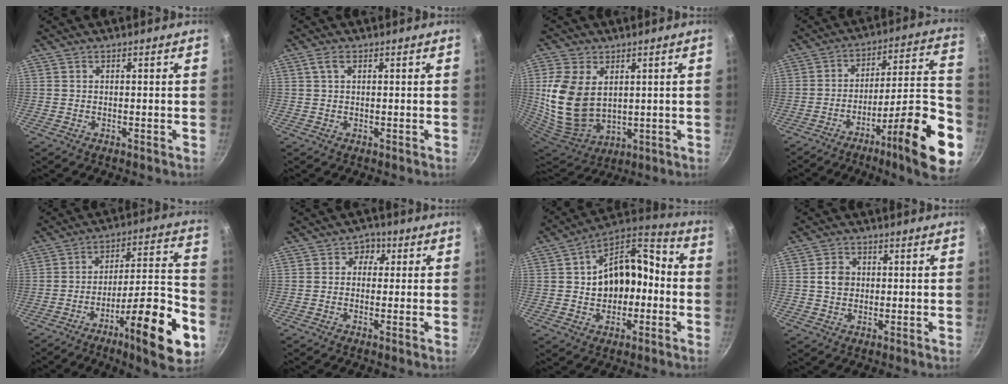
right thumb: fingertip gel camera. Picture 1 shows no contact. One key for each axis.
{"total": 1.9, "fx": 0.7, "fy": 0.9, "fz": 1.5, "tx": -0.031, "ty": 0.004, "tz": 0.015}
{"total": 15.6, "fx": 2.9, "fy": 10.7, "fz": 10.9, "tx": -0.212, "ty": -0.027, "tz": 0.076}
{"total": 22.3, "fx": -10.3, "fy": 4.7, "fz": 19.2, "tx": -0.245, "ty": 0.056, "tz": -0.160}
{"total": 20.4, "fx": -9.3, "fy": 4.8, "fz": 17.5, "tx": -0.231, "ty": 0.053, "tz": -0.145}
{"total": 3.0, "fx": 0.3, "fy": 2.7, "fz": 1.3, "tx": 0.001, "ty": 0.006, "tz": -0.009}
{"total": 17.4, "fx": -0.6, "fy": 12.1, "fz": 12.5, "tx": -0.161, "ty": 0.052, "tz": -0.015}
{"total": 3.7, "fx": 0.3, "fy": 3.2, "fz": 2.0, "tx": -0.019, "ty": 0.006, "tz": 0.001}